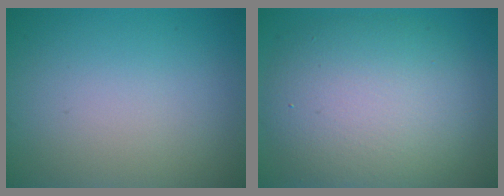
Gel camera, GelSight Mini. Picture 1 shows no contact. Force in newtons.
{"total": 9.4, "press": 9.3, "slide": 0.6}